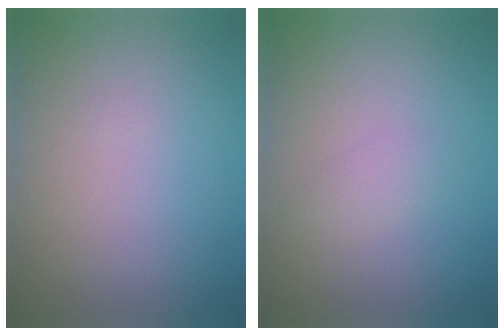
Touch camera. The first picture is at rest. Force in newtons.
{"total": 1.2, "press": 1.2, "slide": 0.1}